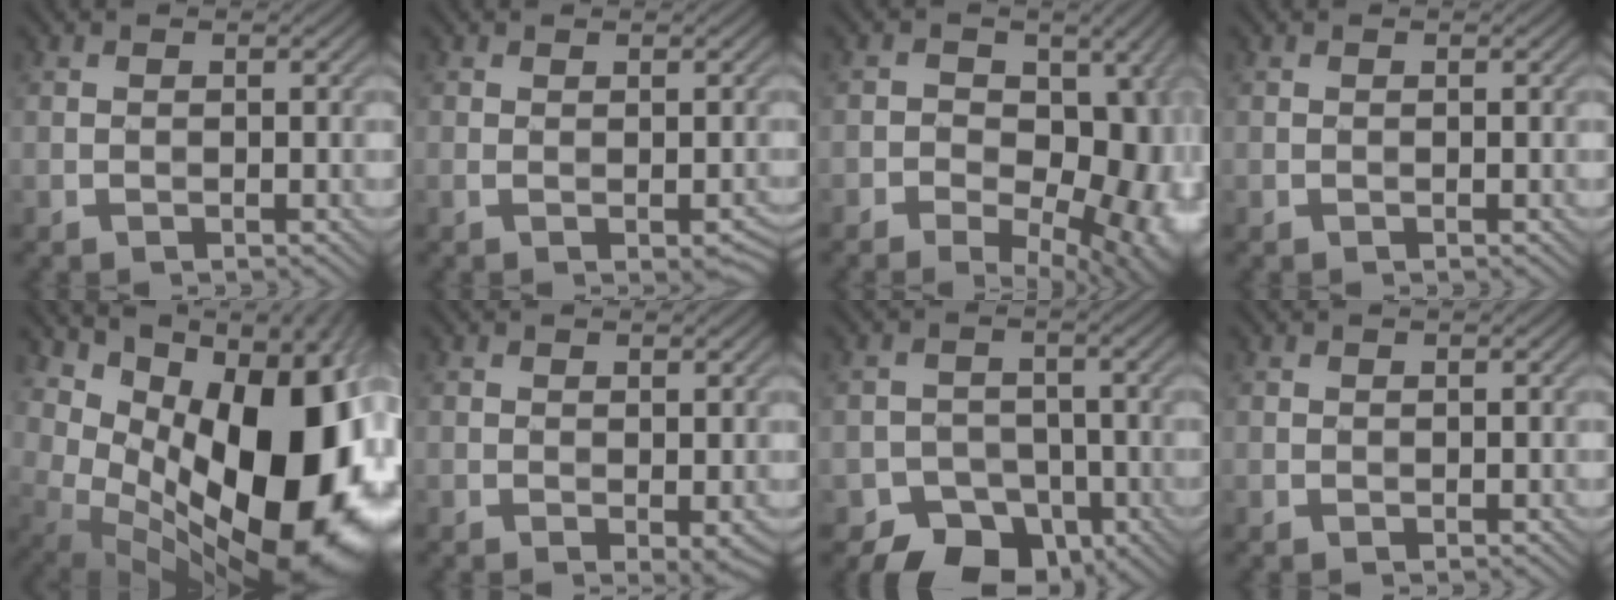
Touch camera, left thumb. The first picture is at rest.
{"total": 1.3, "force": [-0.3, 0.5, 1.1], "torque": [-0.020, -0.002, -0.001]}
{"total": 17.9, "force": [-5.8, 11.7, 12.1], "torque": [-0.123, -0.003, -0.063]}
{"total": 0.0}
{"total": 19.4, "force": [1.5, 12.2, 15.0], "torque": [-0.208, -0.039, 0.073]}
{"total": 0.9, "force": [0.1, 0.3, 0.8], "torque": [-0.016, -0.004, 0.003]}
{"total": 6.5, "force": [-4.2, 4.5, 2.2], "torque": [-0.023, -0.005, -0.076]}
{"total": 0.0}